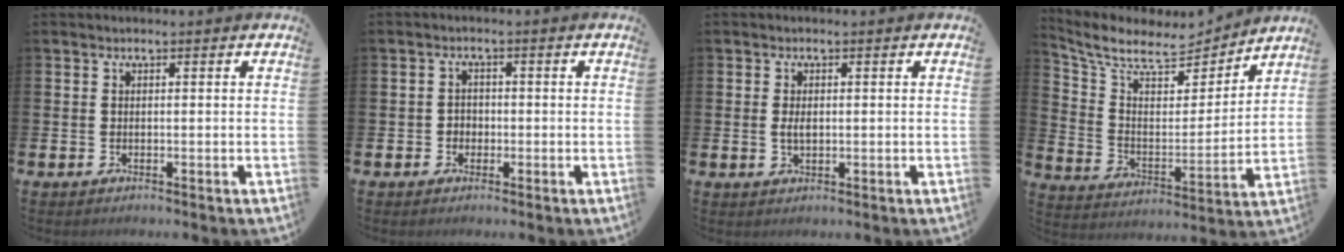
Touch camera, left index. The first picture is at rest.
{"total": 1.7, "force": [-0.5, 1.6, 0.4], "torque": [-0.010, 0.005, -0.015]}
{"total": 1.9, "force": [0.1, 1.0, 1.6], "torque": [-0.023, 0.001, -0.002]}
{"total": 7.8, "force": [6.8, 3.2, 2.4], "torque": [-0.092, -0.047, 0.115]}